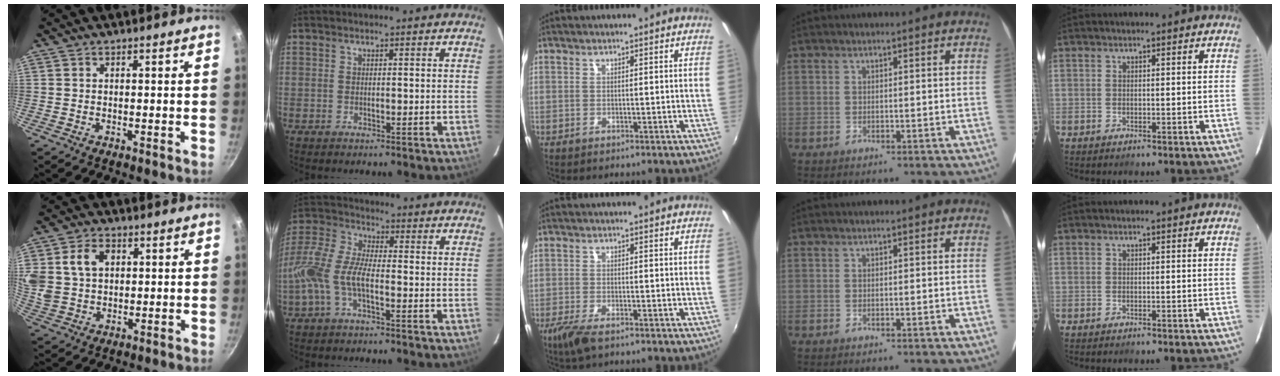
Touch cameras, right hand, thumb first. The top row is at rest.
{"thumb": {"total": 11.6, "force": [3.2, 8.9, 6.8], "torque": [-0.127, 0.004, 0.062]}, "index": {"total": 11.2, "force": [-3.5, 4.3, 9.8], "torque": [-0.223, 0.006, -0.075]}, "middle": {"total": 4.9, "force": [-3.3, 1.4, 3.3], "torque": [-0.084, -0.018, -0.064]}}